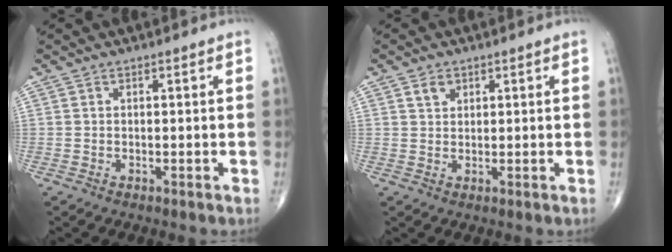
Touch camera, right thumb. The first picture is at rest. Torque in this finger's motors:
{"motor_torque": [-0.14, 0.10, 0.29, 0.24, 0.00]}